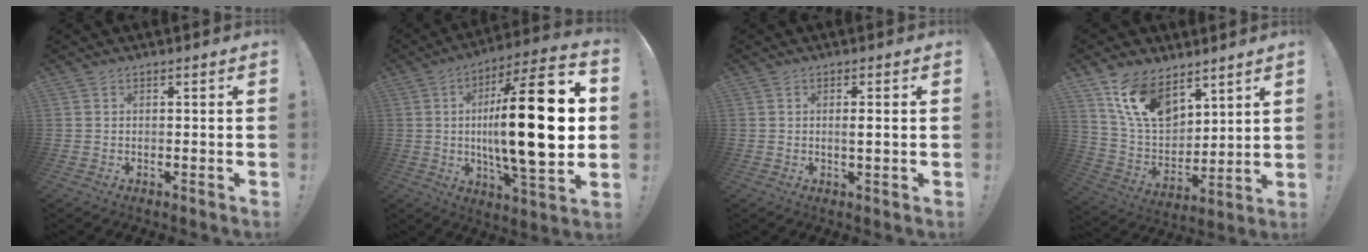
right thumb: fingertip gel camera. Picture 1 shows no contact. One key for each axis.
{"total": 29.2, "fx": 1.1, "fy": 8.4, "fz": 28.0, "tx": -0.461, "ty": -0.010, "tz": 0.007}
{"total": 2.5, "fx": 0.3, "fy": 0.3, "fz": 2.4, "tx": -0.032, "ty": -0.006, "tz": -0.001}
{"total": 15.2, "fx": 9.8, "fy": 8.9, "fz": 7.6, "tx": -0.143, "ty": -0.055, "tz": 0.189}